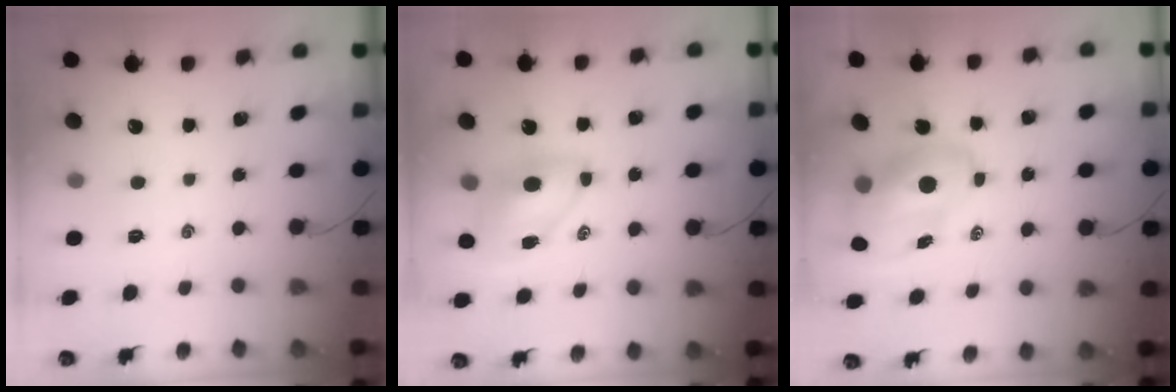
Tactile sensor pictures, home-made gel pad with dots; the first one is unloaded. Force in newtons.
{"total": 7.2, "press": 7.1, "slide": 0.9}
{"total": 9.7, "press": 9.5, "slide": 2.2}